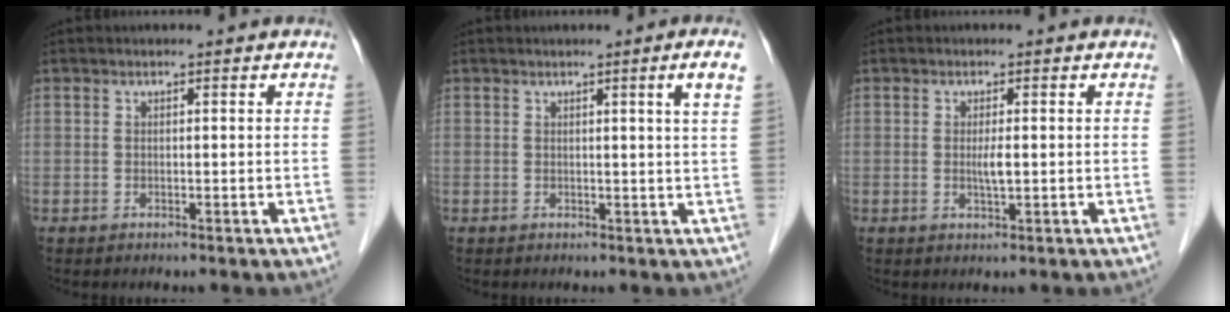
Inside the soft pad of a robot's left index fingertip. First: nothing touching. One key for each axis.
{"total": 2.8, "fx": 1.1, "fy": -0.9, "fz": 2.3, "tx": -0.031, "ty": -0.008, "tz": 0.018}
{"total": 1.9, "fx": 0.0, "fy": 0.3, "fz": 1.9, "tx": -0.038, "ty": -0.003, "tz": 0.000}